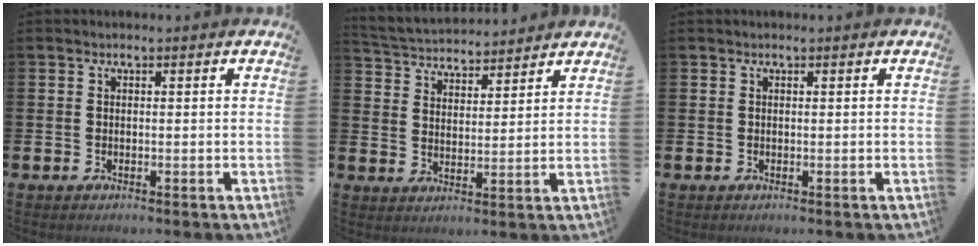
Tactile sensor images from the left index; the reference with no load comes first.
{"total": 4.4, "force": [4.3, 1.0, -0.3], "torque": [-0.018, -0.030, 0.075]}
{"total": 0.0}